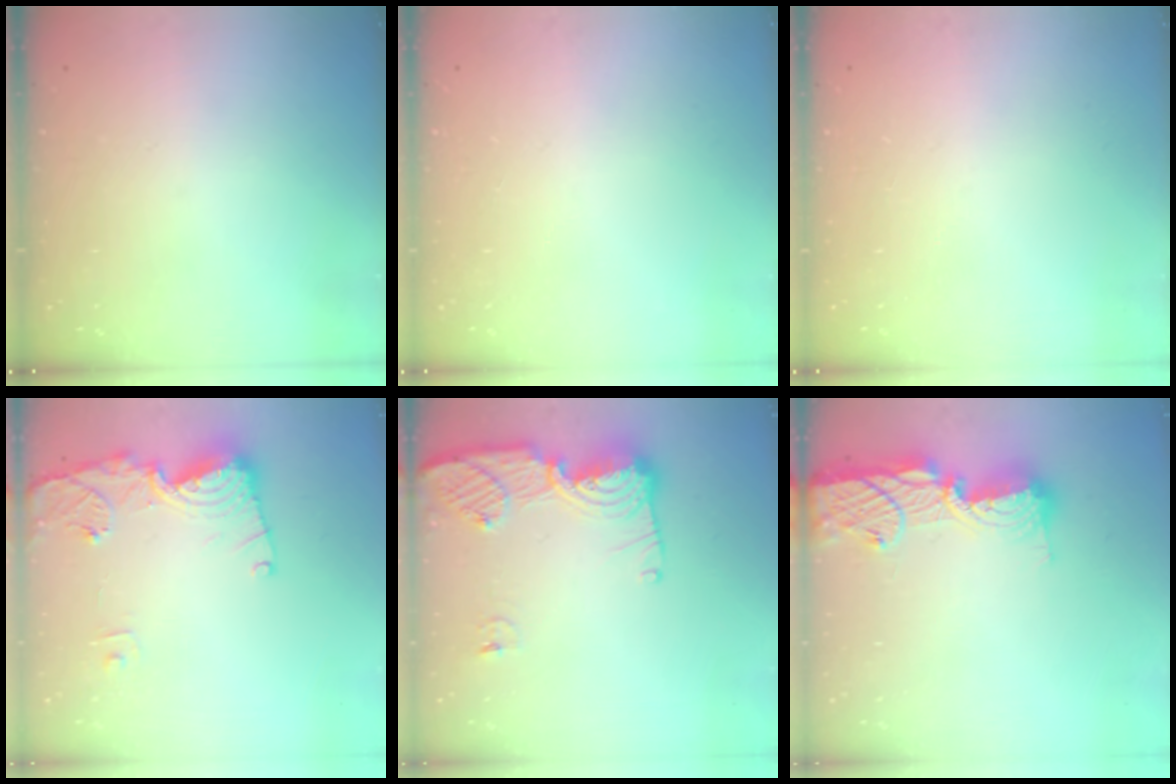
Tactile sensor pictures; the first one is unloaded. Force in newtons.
{"total": 0.0}
{"total": 0.0}
{"total": 13.6, "press": 13.5, "slide": 1.8}
{"total": 14.0, "press": 13.9, "slide": 1.4}
{"total": 16.6, "press": 16.1, "slide": 4.0}